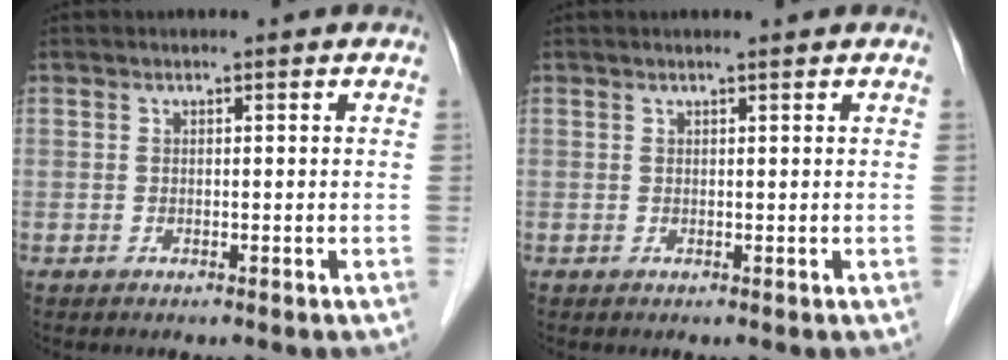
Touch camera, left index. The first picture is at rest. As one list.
[{"total": 1.0, "force": [0.8, -0.3, 0.6], "torque": [-0.008, 0.005, 0.015]}]